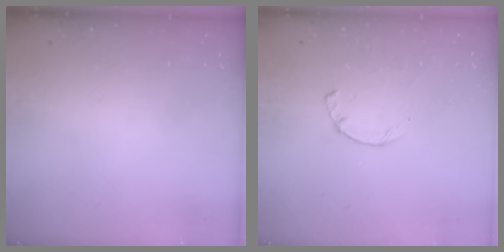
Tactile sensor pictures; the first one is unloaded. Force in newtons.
{"total": 2.3, "press": 2.3, "slide": 0.4}